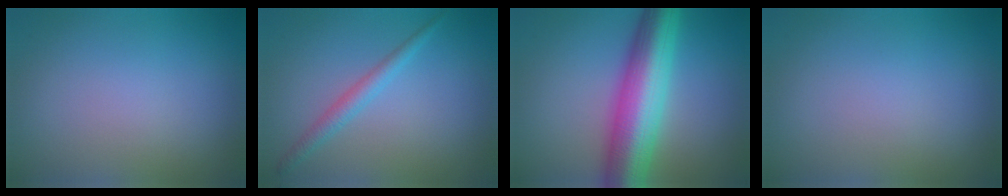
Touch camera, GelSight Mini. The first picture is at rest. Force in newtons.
{"total": 2.0, "press": 2.0, "slide": 0.0}
{"total": 10.3, "press": 10.3, "slide": 0.3}
{"total": 0.0}